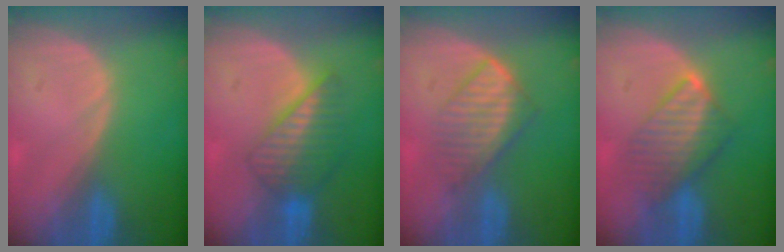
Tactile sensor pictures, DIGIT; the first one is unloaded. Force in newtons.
{"total": 6.5, "press": 6.2, "slide": 2.1}
{"total": 5.9, "press": 5.7, "slide": 1.4}
{"total": 6.4, "press": 6.4, "slide": 0.6}